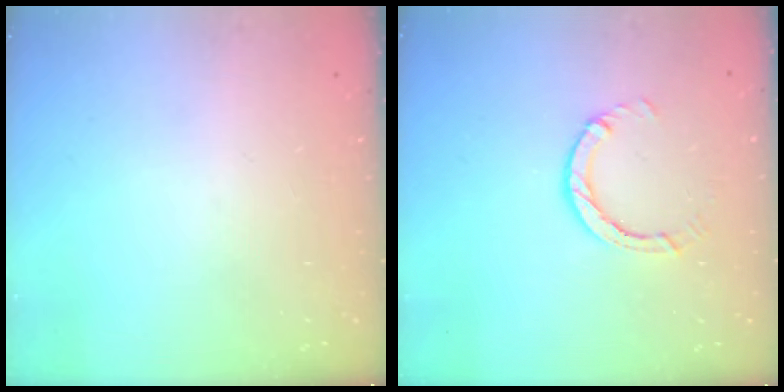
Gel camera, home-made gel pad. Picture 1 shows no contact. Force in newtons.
{"total": 2.9, "press": 2.9, "slide": 0.5}